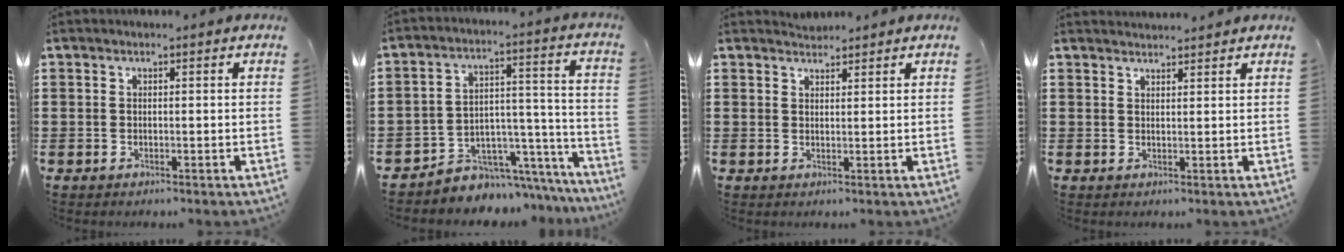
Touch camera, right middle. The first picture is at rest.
{"total": 5.1, "force": [-4.5, 2.5, 0.1], "torque": [-0.008, 0.004, -0.089]}
{"total": 1.6, "force": [1.6, 0.3, -0.2], "torque": [-0.001, 0.004, 0.032]}
{"total": 1.6, "force": [1.6, 0.1, 0.0], "torque": [0.004, -0.001, 0.029]}